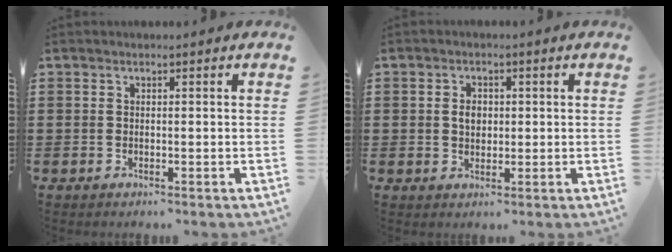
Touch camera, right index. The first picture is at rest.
{"total": 2.7, "force": [0.2, 1.9, 1.8], "torque": [-0.039, 0.009, 0.002]}